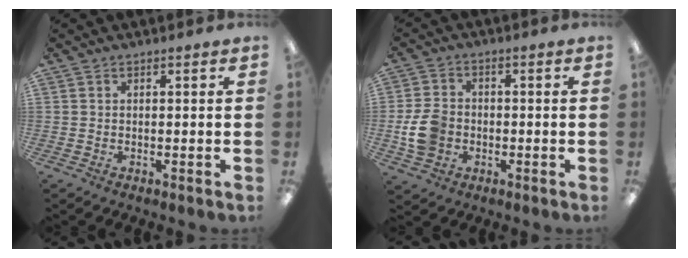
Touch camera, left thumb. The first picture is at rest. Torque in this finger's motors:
{"motor_torque": [-0.29, 0.63, 0.45, -0.33, 0.08]}